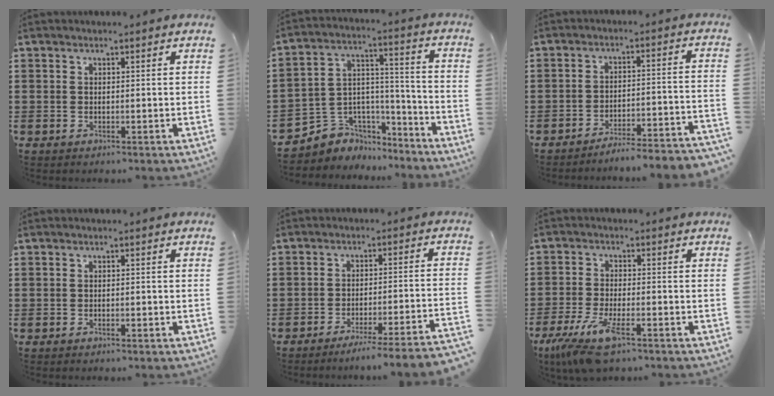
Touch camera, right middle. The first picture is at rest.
{"total": 4.7, "force": [-3.2, 3.5, -0.4], "torque": [-0.013, -0.002, -0.067]}
{"total": 4.5, "force": [-4.3, -0.7, 0.7], "torque": [-0.015, -0.012, -0.092]}
{"total": 0.6, "force": [-0.4, 0.2, 0.4], "torque": [-0.010, -0.003, -0.007]}
{"total": 4.8, "force": [-4.3, -1.1, 1.9], "torque": [-0.032, -0.023, -0.087]}
{"total": 7.8, "force": [-5.2, 1.4, 5.7], "torque": [-0.128, -0.019, -0.100]}